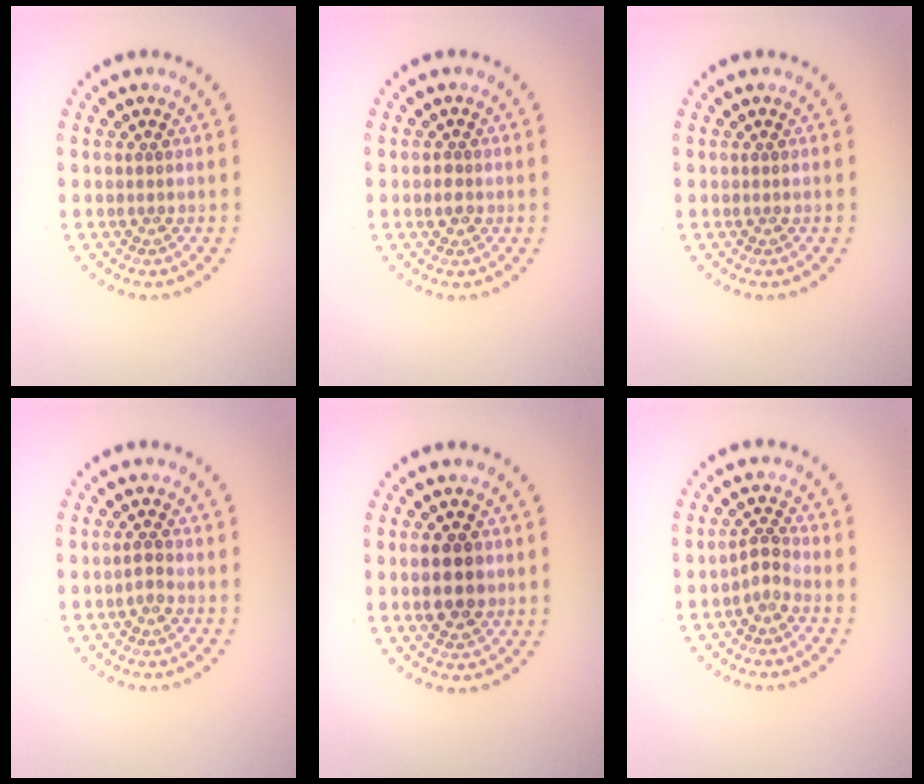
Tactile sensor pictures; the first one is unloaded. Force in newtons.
{"total": 1.3, "press": 1.2, "slide": 0.6}
{"total": 0.0}
{"total": 0.8, "press": 0.8, "slide": 0.2}
{"total": 3.6, "press": 3.6, "slide": 0.2}
{"total": 1.5, "press": 1.0, "slide": 1.0}